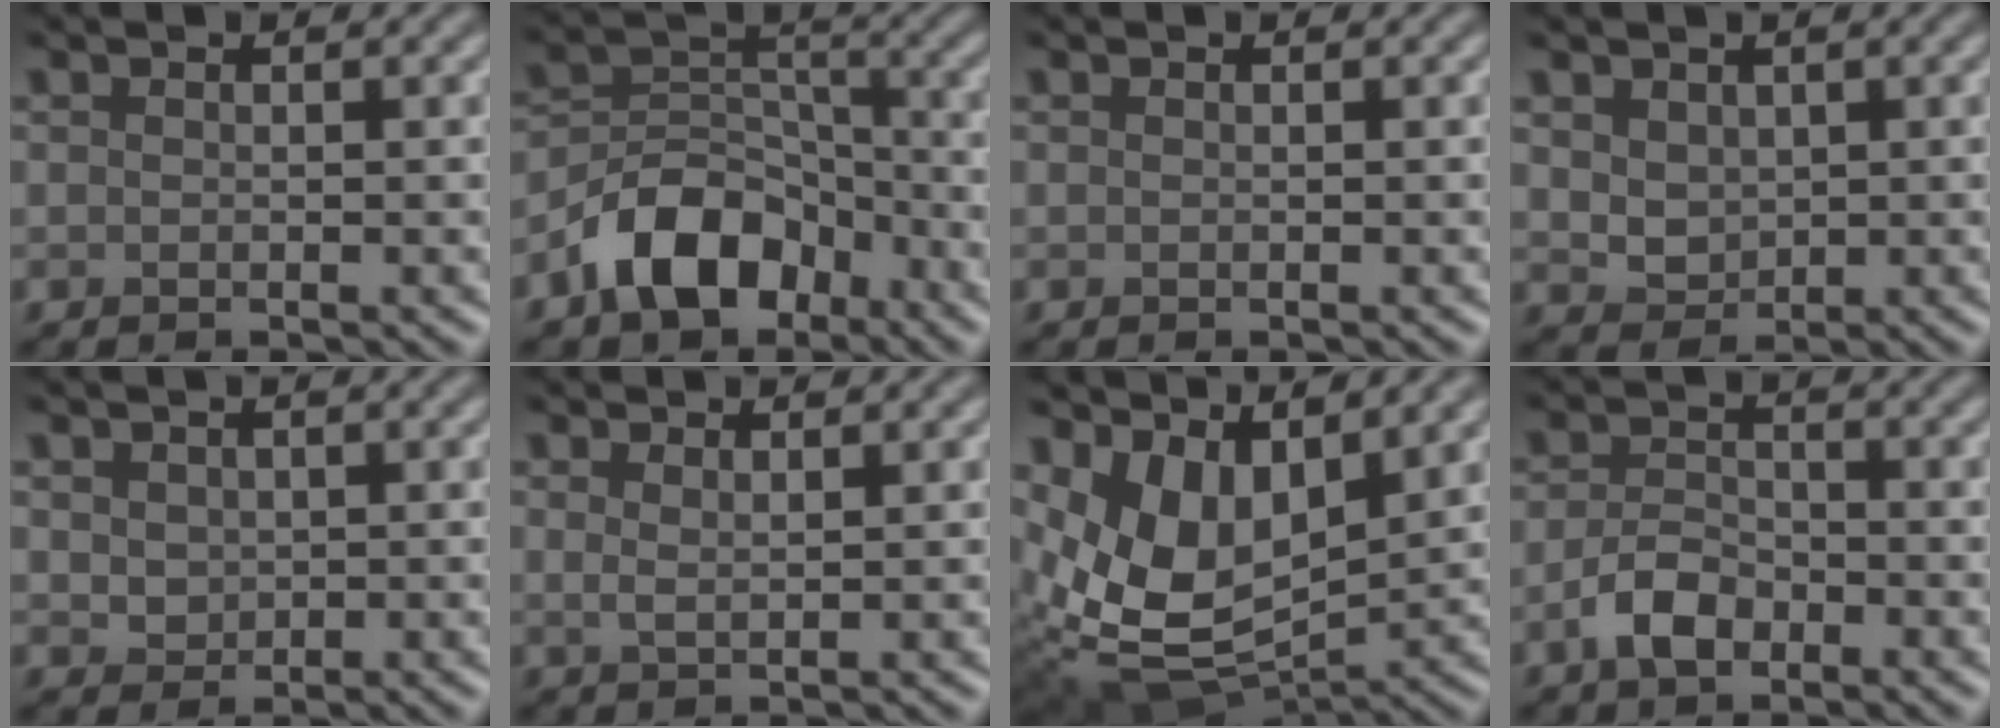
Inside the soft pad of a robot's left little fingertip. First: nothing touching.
{"total": 7.2, "force": [-4.4, 4.4, 3.6], "torque": [-0.057, 0.002, -0.090]}
{"total": 0.0}
{"total": 2.2, "force": [0.8, 1.7, 1.1], "torque": [-0.025, -0.004, 0.020]}
{"total": 1.6, "force": [0.6, 1.3, 0.6], "torque": [-0.014, -0.005, 0.017]}
{"total": 1.3, "force": [0.9, 0.3, 0.8], "torque": [-0.017, -0.003, 0.016]}
{"total": 8.8, "force": [2.3, 5.1, 6.9], "torque": [-0.153, -0.022, 0.050]}
{"total": 3.0, "force": [-1.6, 1.6, 1.8], "torque": [-0.036, 0.004, -0.036]}